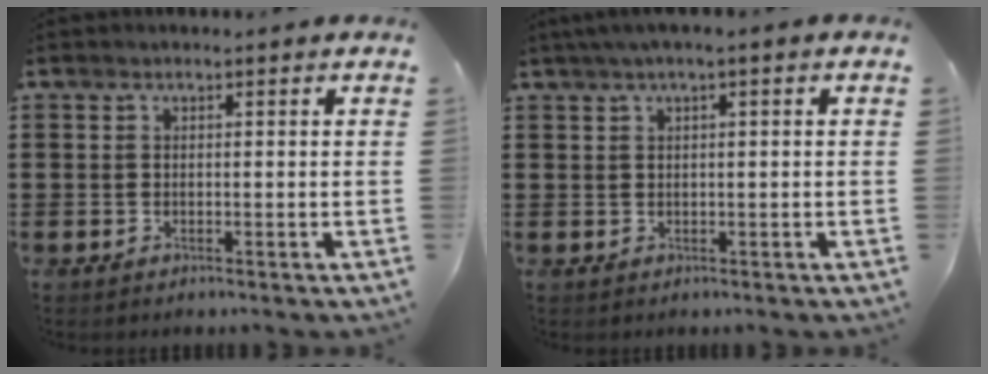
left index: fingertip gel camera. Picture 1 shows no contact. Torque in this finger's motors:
{"motor_torque": [1.30, -0.84, 0.74, 0.17]}